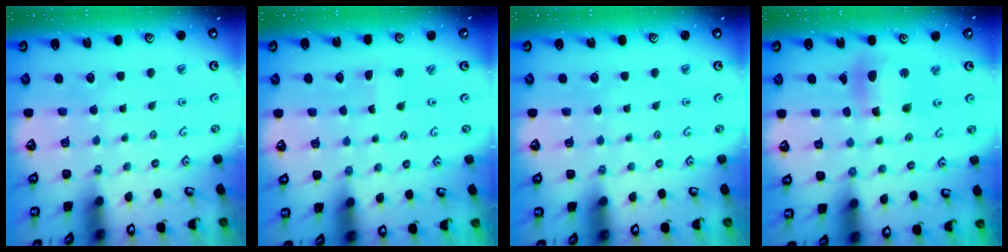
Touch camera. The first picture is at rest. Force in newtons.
{"total": 1.3, "press": 1.3, "slide": 0.2}
{"total": 0.0}
{"total": 11.3, "press": 11.1, "slide": 2.2}